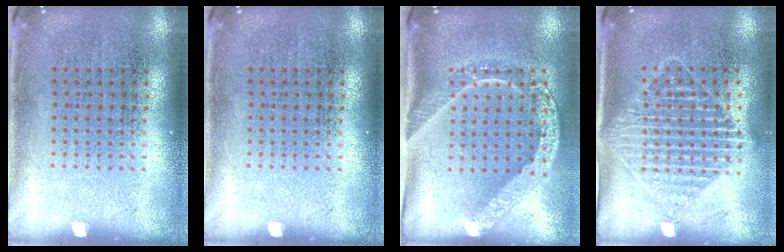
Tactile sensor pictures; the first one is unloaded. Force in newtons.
{"total": 0.0}
{"total": 2.0, "press": 1.5, "slide": 1.3}
{"total": 1.7, "press": 1.4, "slide": 1.0}